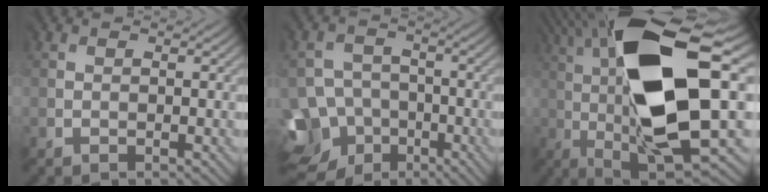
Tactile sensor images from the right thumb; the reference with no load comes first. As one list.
[{"total": 10.4, "force": [-7.0, 7.5, 2.1], "torque": [-0.067, -0.036, -0.110]}, {"total": 18.1, "force": [2.6, 5.8, 16.9], "torque": [-0.324, 0.023, 0.042]}]